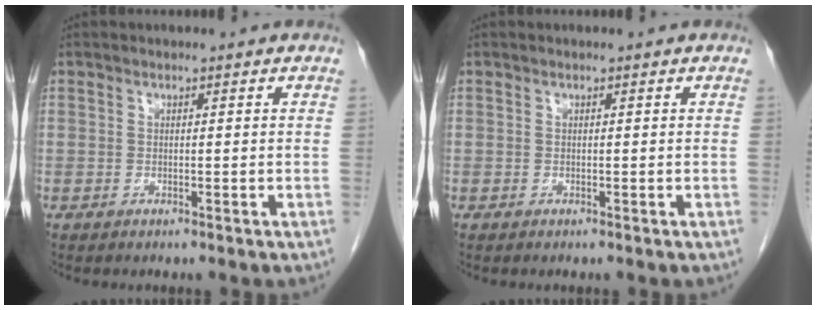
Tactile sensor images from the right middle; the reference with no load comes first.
{"total": 0.0}